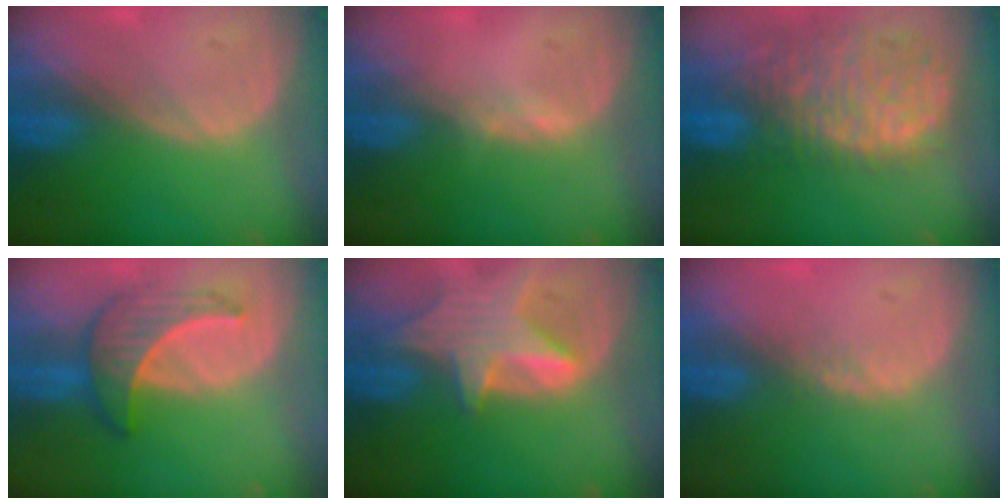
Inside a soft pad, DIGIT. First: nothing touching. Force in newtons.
{"total": 0.6, "press": 0.5, "slide": 0.4}
{"total": 13.5, "press": 11.1, "slide": 7.6}
{"total": 6.6, "press": 6.5, "slide": 1.2}
{"total": 7.9, "press": 7.3, "slide": 3.1}
{"total": 1.3, "press": 1.1, "slide": 0.7}